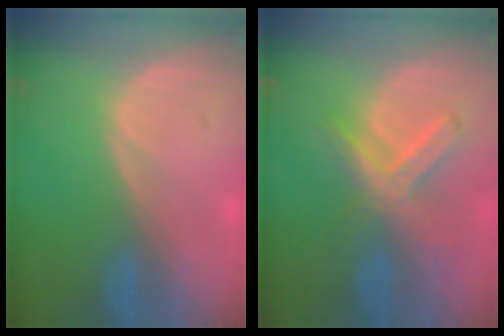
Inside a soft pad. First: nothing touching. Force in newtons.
{"total": 7.5, "press": 6.4, "slide": 3.8}